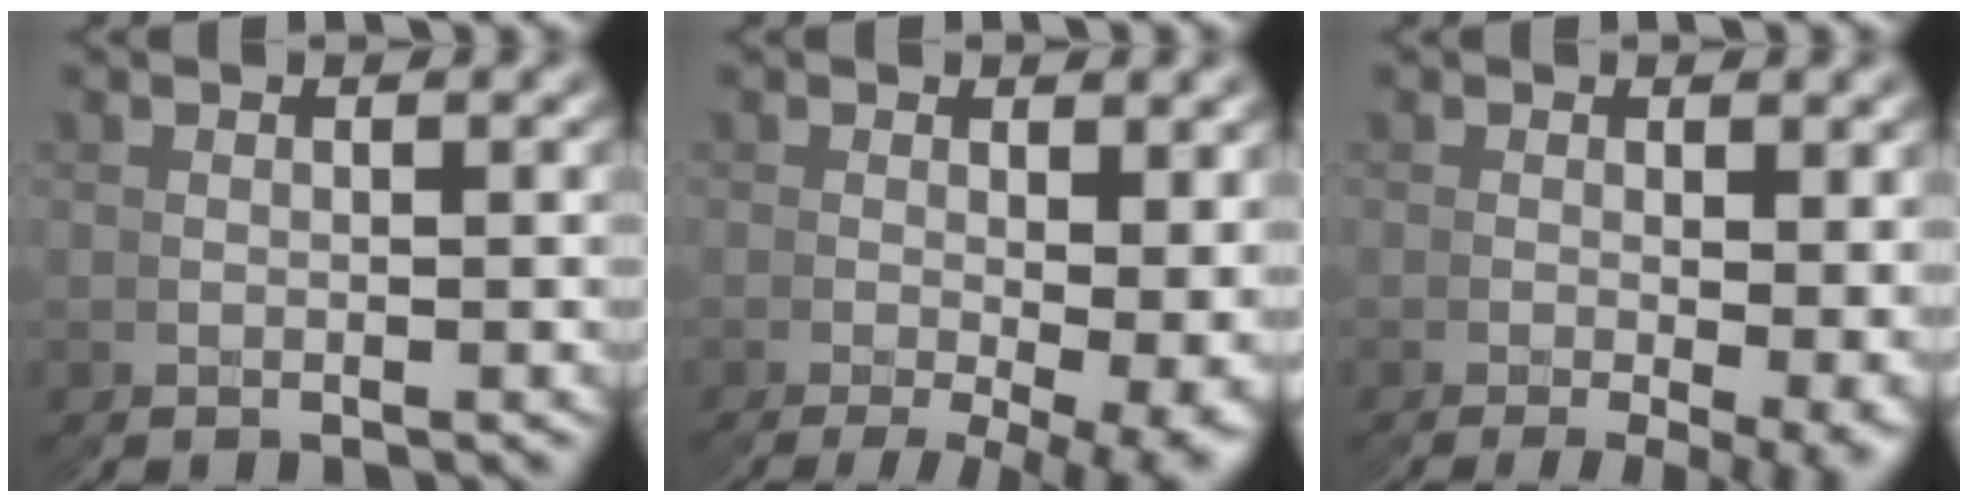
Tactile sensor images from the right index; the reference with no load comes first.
{"total": 7.5, "force": [-3.3, 1.8, 6.5], "torque": [-0.084, -0.026, -0.031]}
{"total": 4.3, "force": [-1.7, 0.2, 3.9], "torque": [-0.046, -0.015, -0.017]}